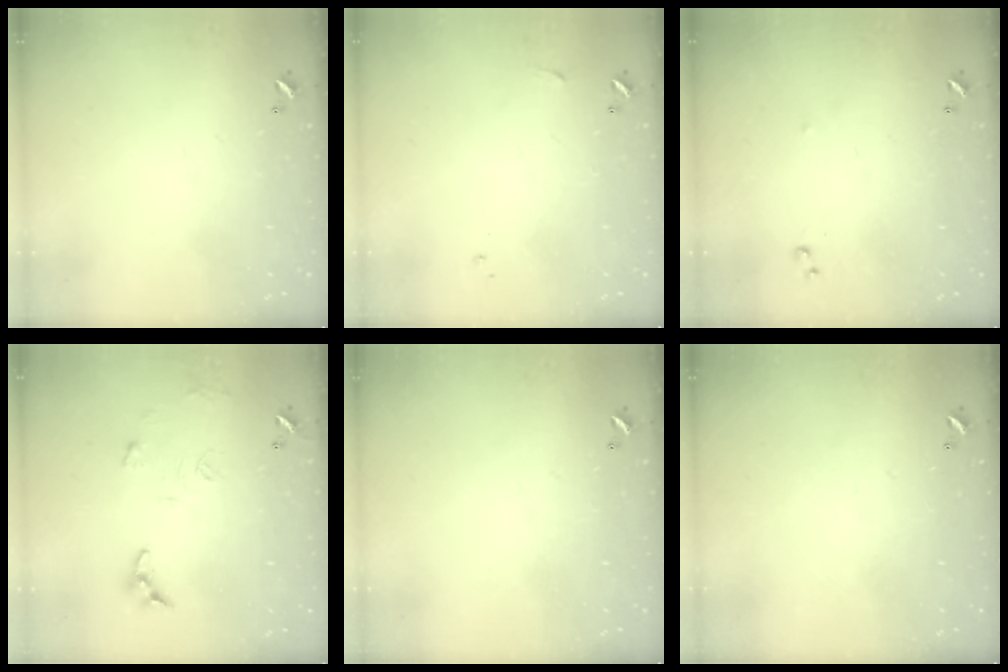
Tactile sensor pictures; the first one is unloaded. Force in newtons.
{"total": 4.2, "press": 4.2, "slide": 0.6}
{"total": 5.4, "press": 5.4, "slide": 0.6}
{"total": 9.3, "press": 9.3, "slide": 0.6}
{"total": 0.0}
{"total": 0.0}